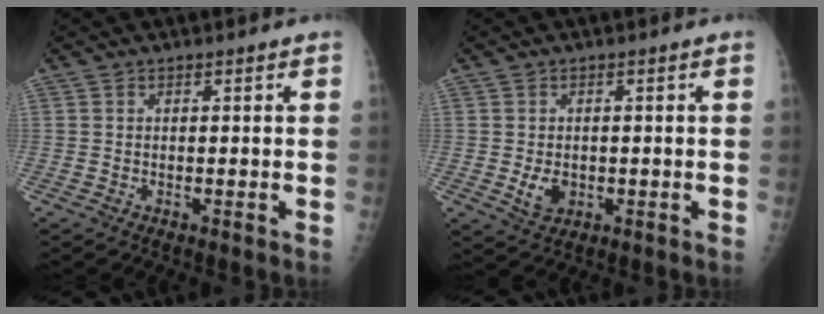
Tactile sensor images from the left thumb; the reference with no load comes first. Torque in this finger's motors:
{"motor_torque": [0.20, 1.22, 0.24, -0.10, 0.02]}